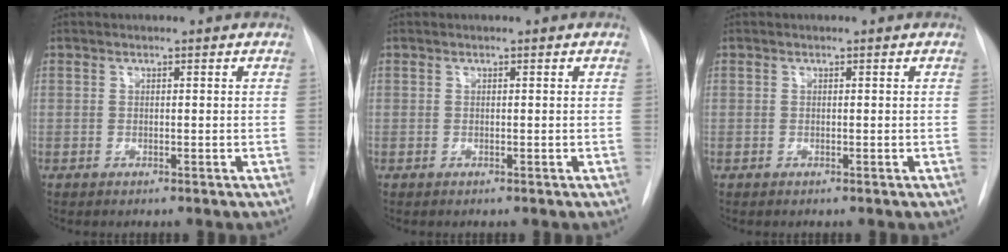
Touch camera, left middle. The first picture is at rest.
{"total": 0.0}
{"total": 0.0}